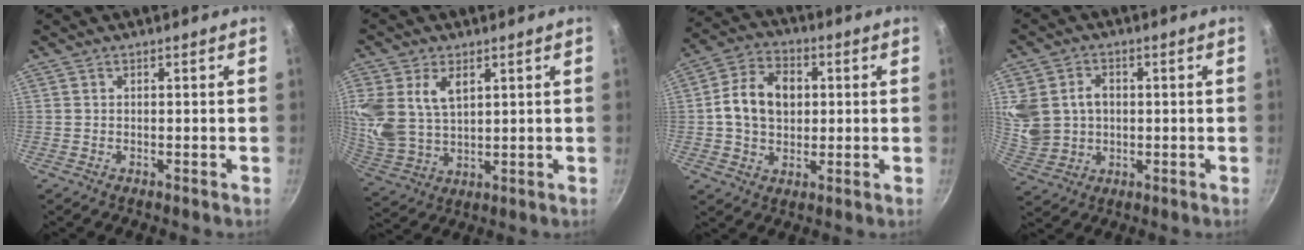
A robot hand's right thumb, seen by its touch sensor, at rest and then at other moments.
{"total": 14.4, "force": [5.1, 9.6, 9.4], "torque": [-0.206, -0.013, 0.112]}
{"total": 12.1, "force": [1.5, 8.8, 8.2], "torque": [-0.129, 0.014, 0.016]}
{"total": 12.9, "force": [1.9, 10.7, 6.9], "torque": [-0.144, 0.001, 0.044]}